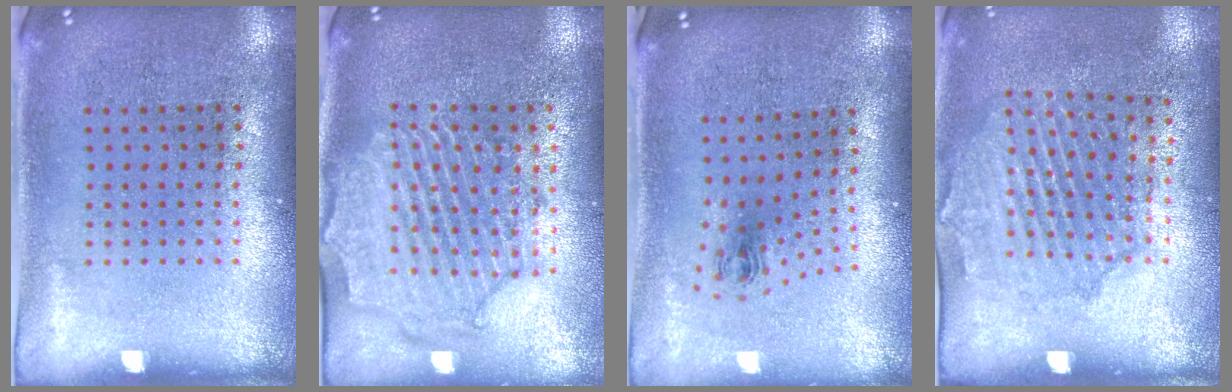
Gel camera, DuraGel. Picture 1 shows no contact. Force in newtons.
{"total": 2.3, "press": 2.2, "slide": 0.8}
{"total": 1.0, "press": 0.5, "slide": 0.9}
{"total": 1.5, "press": 1.5, "slide": 0.4}